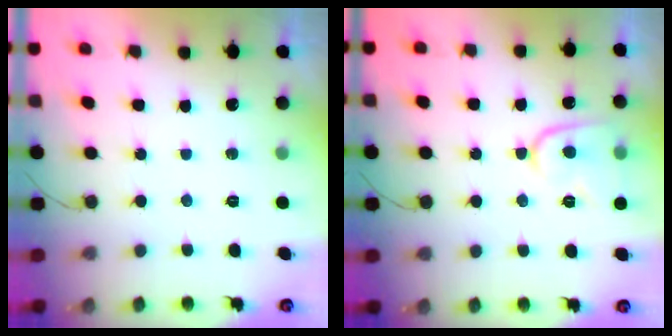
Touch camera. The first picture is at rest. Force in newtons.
{"total": 10.3, "press": 10.2, "slide": 1.0}